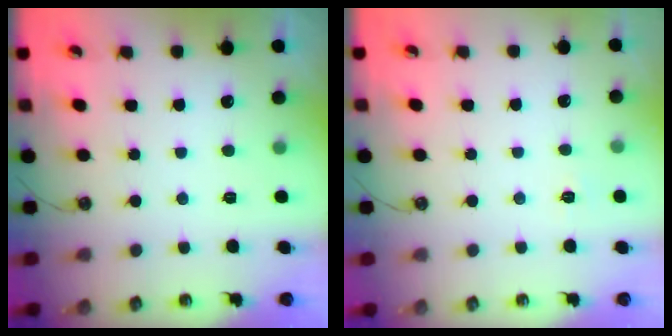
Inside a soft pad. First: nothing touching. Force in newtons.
{"total": 2.7, "press": 2.7, "slide": 0.4}